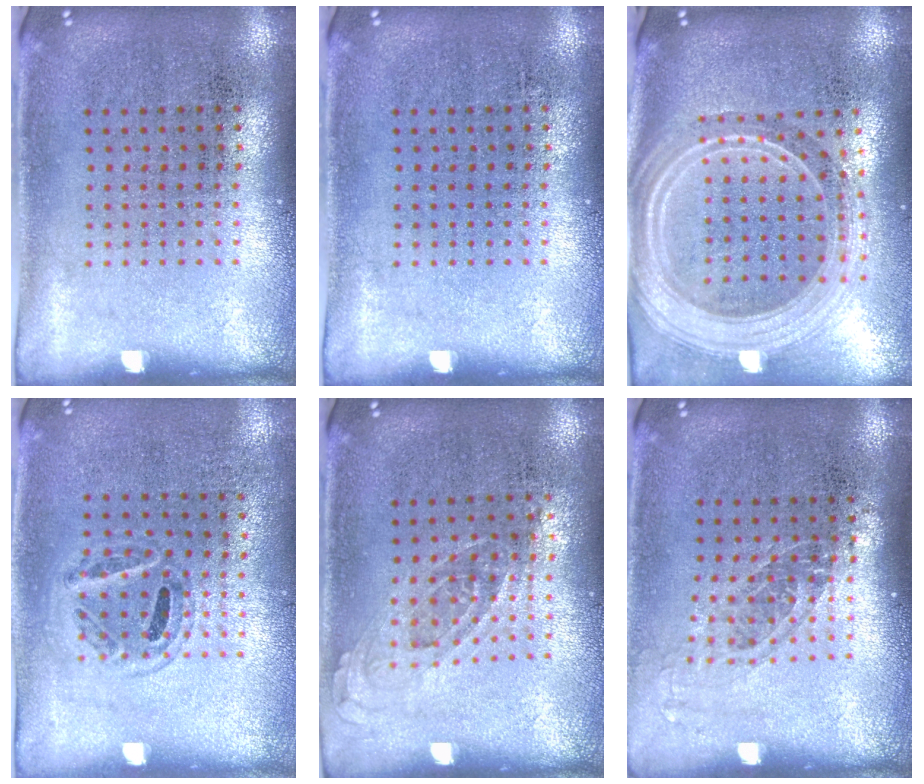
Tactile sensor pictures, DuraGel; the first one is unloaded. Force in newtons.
{"total": 0.0}
{"total": 2.7, "press": 2.2, "slide": 1.5}
{"total": 0.9, "press": 0.8, "slide": 0.4}
{"total": 0.8, "press": 0.8, "slide": 0.3}
{"total": 1.2, "press": 1.0, "slide": 0.7}